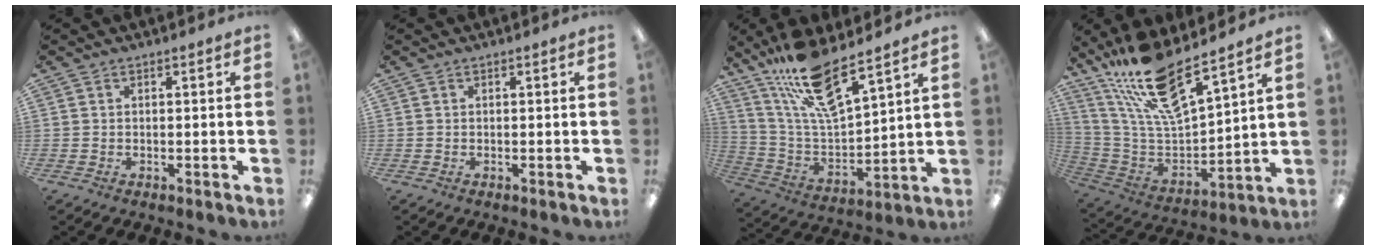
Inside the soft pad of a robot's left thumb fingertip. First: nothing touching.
{"total": 0.0}
{"total": 16.2, "force": [12.7, 3.7, 9.3], "torque": [-0.193, -0.073, 0.221]}
{"total": 18.7, "force": [14.4, 4.4, 11.2], "torque": [-0.222, -0.095, 0.251]}